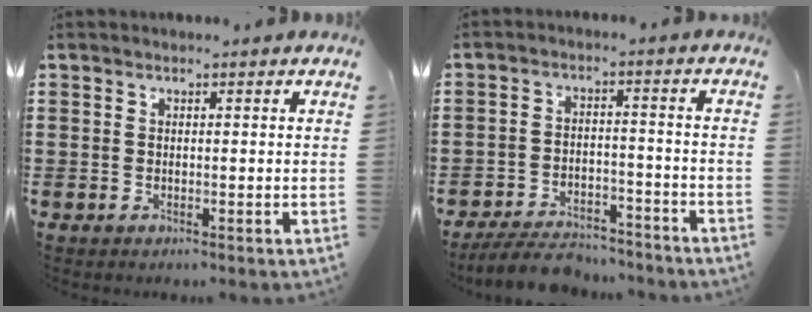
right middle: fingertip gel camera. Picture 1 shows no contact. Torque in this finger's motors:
{"motor_torque": [1.26, -0.07, 0.10, 0.09]}